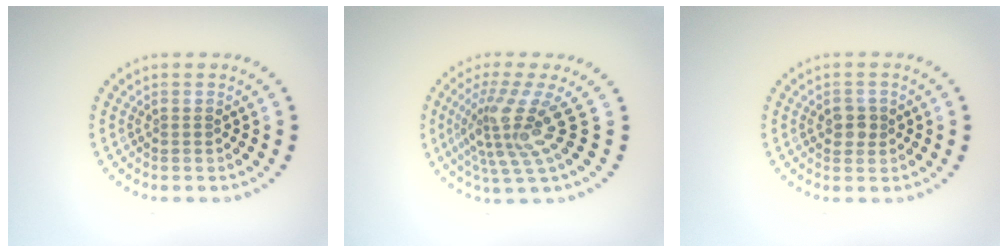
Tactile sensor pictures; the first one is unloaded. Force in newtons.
{"total": 4.7, "press": 3.1, "slide": 3.6}
{"total": 1.8, "press": 1.8, "slide": 0.4}